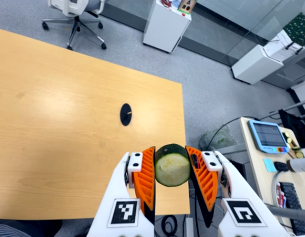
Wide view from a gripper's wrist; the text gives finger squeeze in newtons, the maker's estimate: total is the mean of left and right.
{"total": 13.6, "left": 12.9, "right": 14.4}